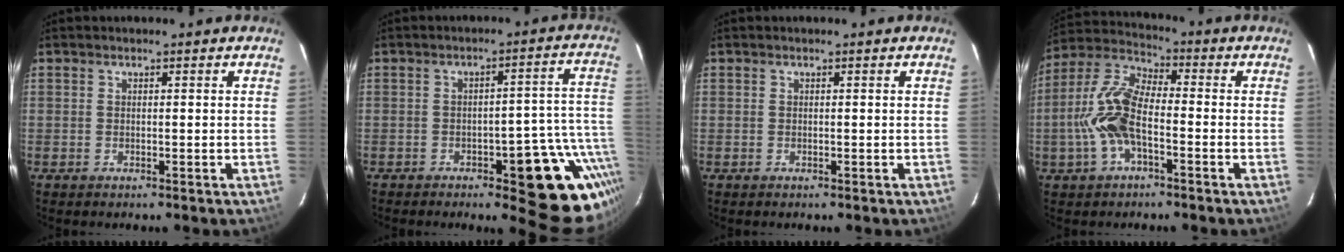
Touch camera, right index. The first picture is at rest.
{"total": 14.0, "force": [-7.9, 4.8, 10.5], "torque": [-0.087, 0.009, -0.100]}
{"total": 0.0}
{"total": 11.9, "force": [-2.9, 5.3, 10.2], "torque": [-0.224, 0.010, -0.061]}